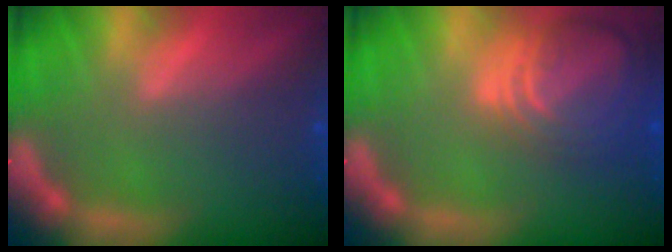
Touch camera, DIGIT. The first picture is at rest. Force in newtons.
{"total": 8.0}